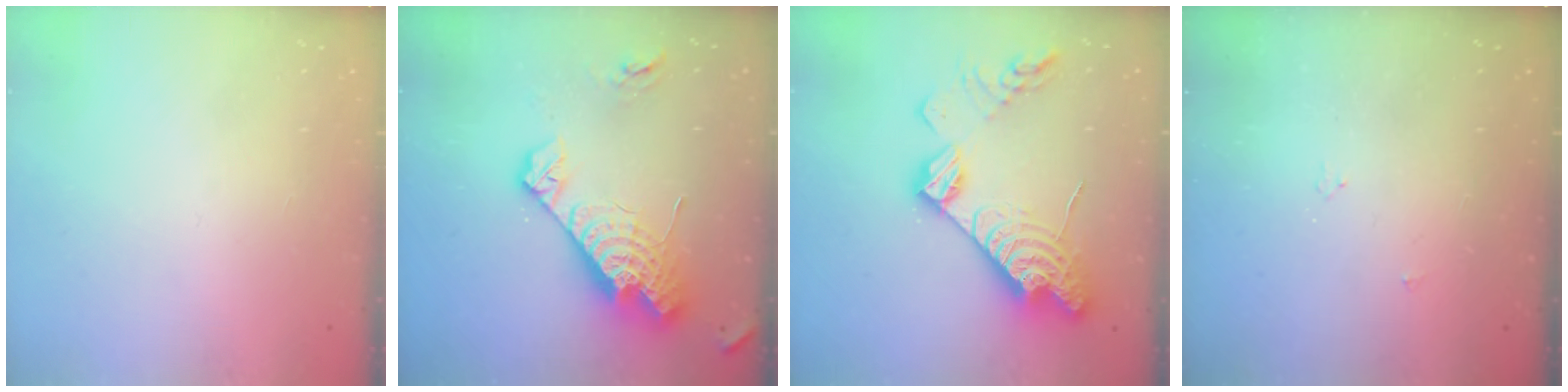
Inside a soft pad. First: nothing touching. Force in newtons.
{"total": 18.7, "press": 18.6, "slide": 1.4}
{"total": 20.3, "press": 20.2, "slide": 1.8}
{"total": 3.0, "press": 3.0, "slide": 0.5}